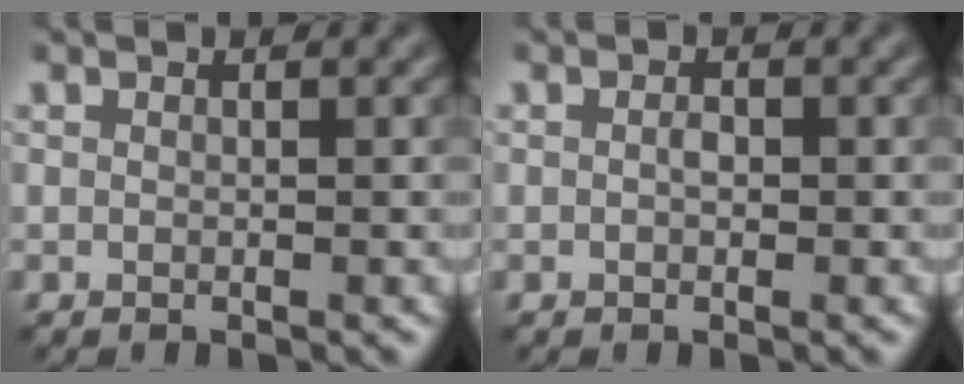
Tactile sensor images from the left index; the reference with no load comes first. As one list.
[{"total": 0.8, "force": [0.0, 0.5, 0.6], "torque": [-0.011, 0.000, -0.002]}]